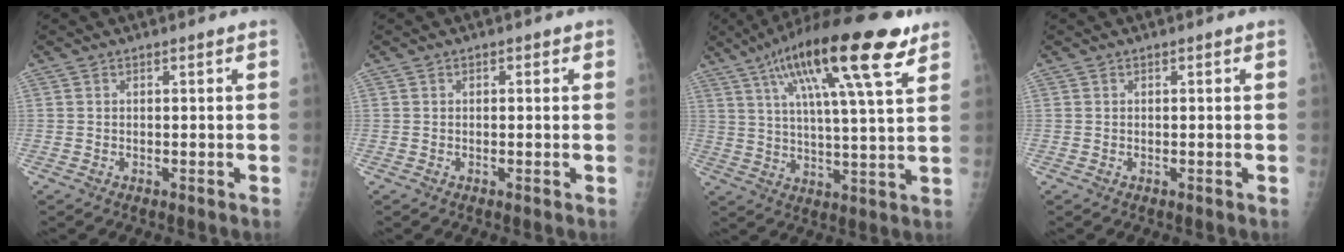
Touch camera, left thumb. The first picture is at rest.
{"total": 0.7, "force": [0.2, 0.5, 0.4], "torque": [0.003, 0.001, -0.001]}
{"total": 21.4, "force": [11.3, 4.4, 17.6], "torque": [-0.285, -0.011, 0.184]}
{"total": 0.0}